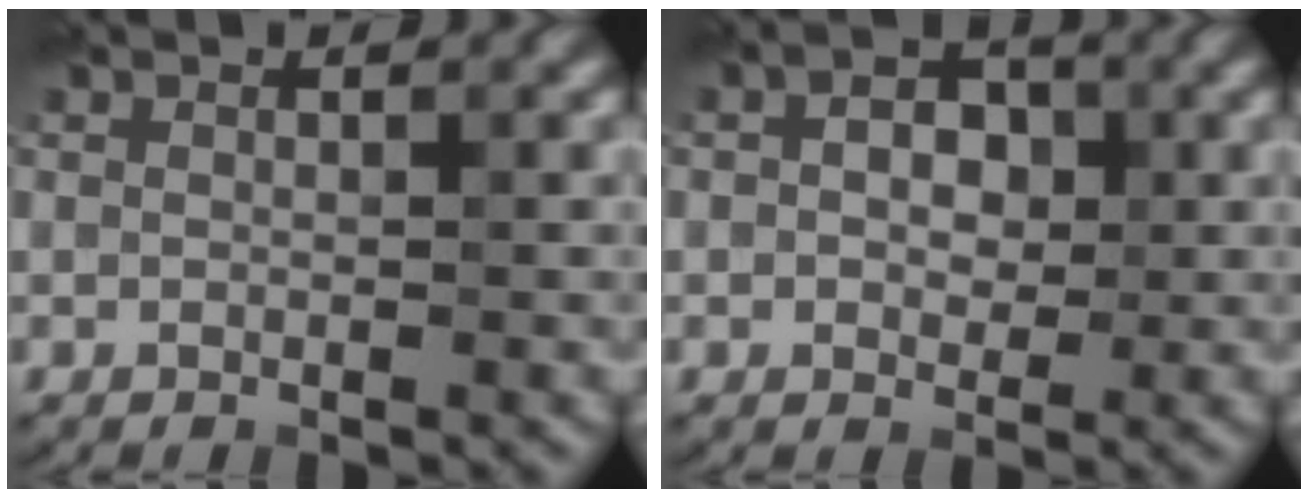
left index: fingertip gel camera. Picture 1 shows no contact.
{"total": 2.8, "force": [0.3, 1.9, 2.0], "torque": [-0.022, 0.005, -0.005]}